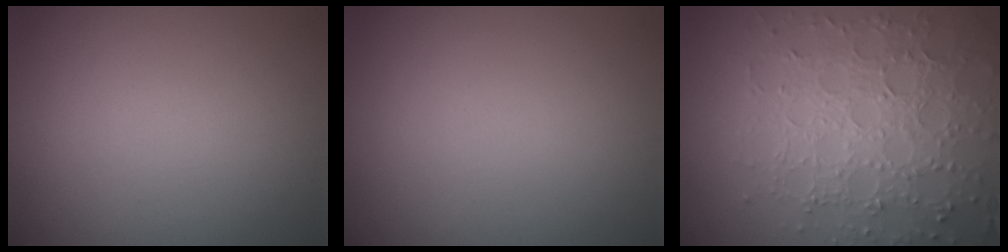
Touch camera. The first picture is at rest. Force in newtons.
{"total": 0.0}
{"total": 6.7, "press": 5.3, "slide": 4.1}